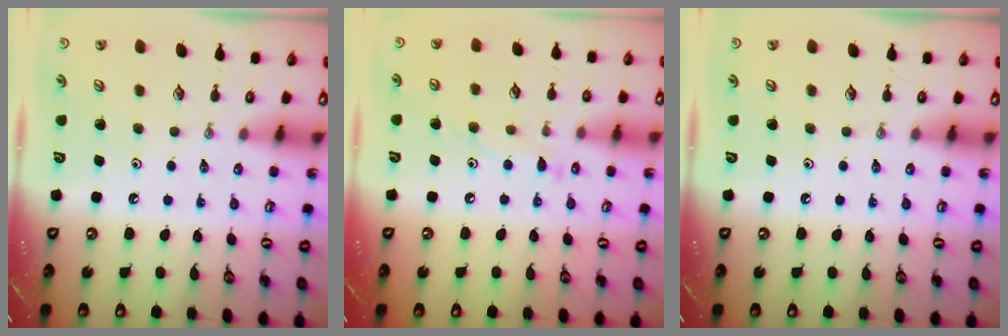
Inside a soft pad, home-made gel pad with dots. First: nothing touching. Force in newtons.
{"total": 7.9, "press": 7.9, "slide": 0.6}
{"total": 0.0}